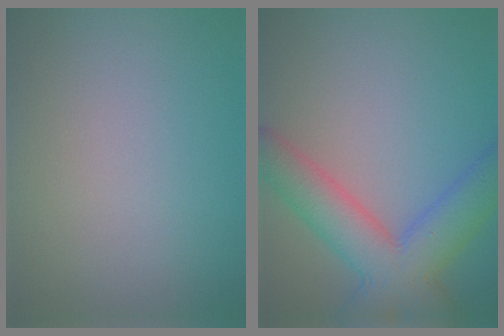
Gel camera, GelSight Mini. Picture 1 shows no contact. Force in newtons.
{"total": 8.3, "press": 8.3, "slide": 0.4}